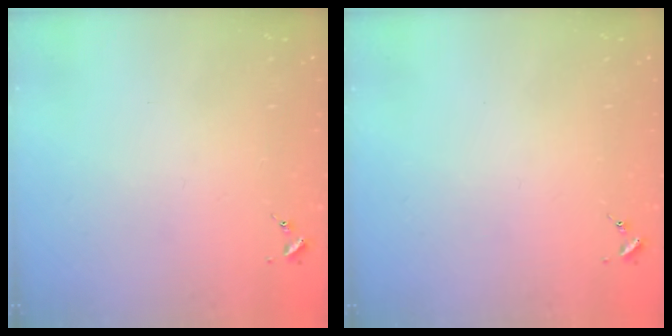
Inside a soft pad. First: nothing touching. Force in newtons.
{"total": 0.0}